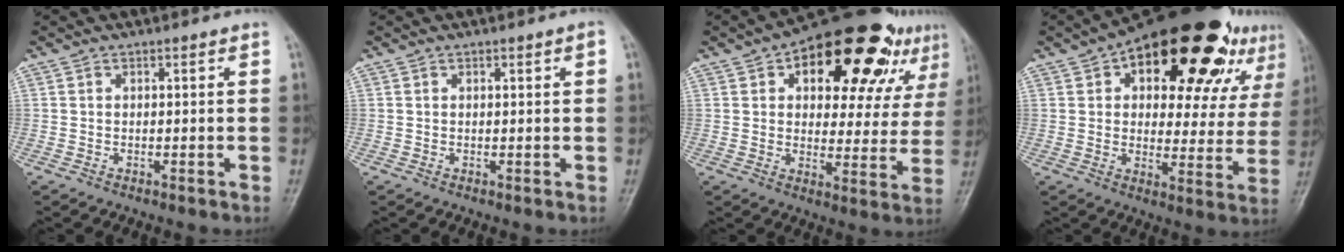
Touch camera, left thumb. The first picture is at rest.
{"total": 1.0, "force": [0.5, 0.3, 0.9], "torque": [-0.009, 0.001, 0.007]}
{"total": 24.5, "force": [12.5, 11.7, 17.5], "torque": [-0.192, 0.000, 0.177]}
{"total": 28.0, "force": [15.0, 13.0, 19.7], "torque": [-0.229, -0.005, 0.211]}